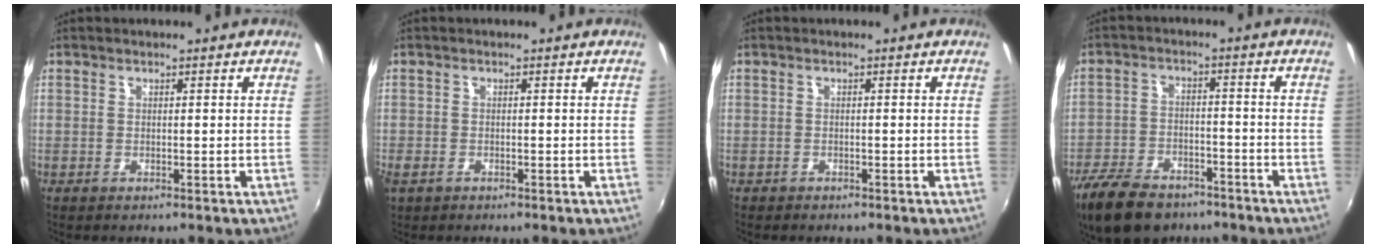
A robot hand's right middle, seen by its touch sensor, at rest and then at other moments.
{"total": 2.8, "force": [-1.5, 1.9, 1.5], "torque": [-0.031, -0.008, -0.026]}
{"total": 1.0, "force": [-0.8, 0.6, 0.1], "torque": [-0.007, -0.002, -0.013]}
{"total": 14.3, "force": [-10.4, 7.1, 6.8], "torque": [-0.163, -0.016, -0.176]}